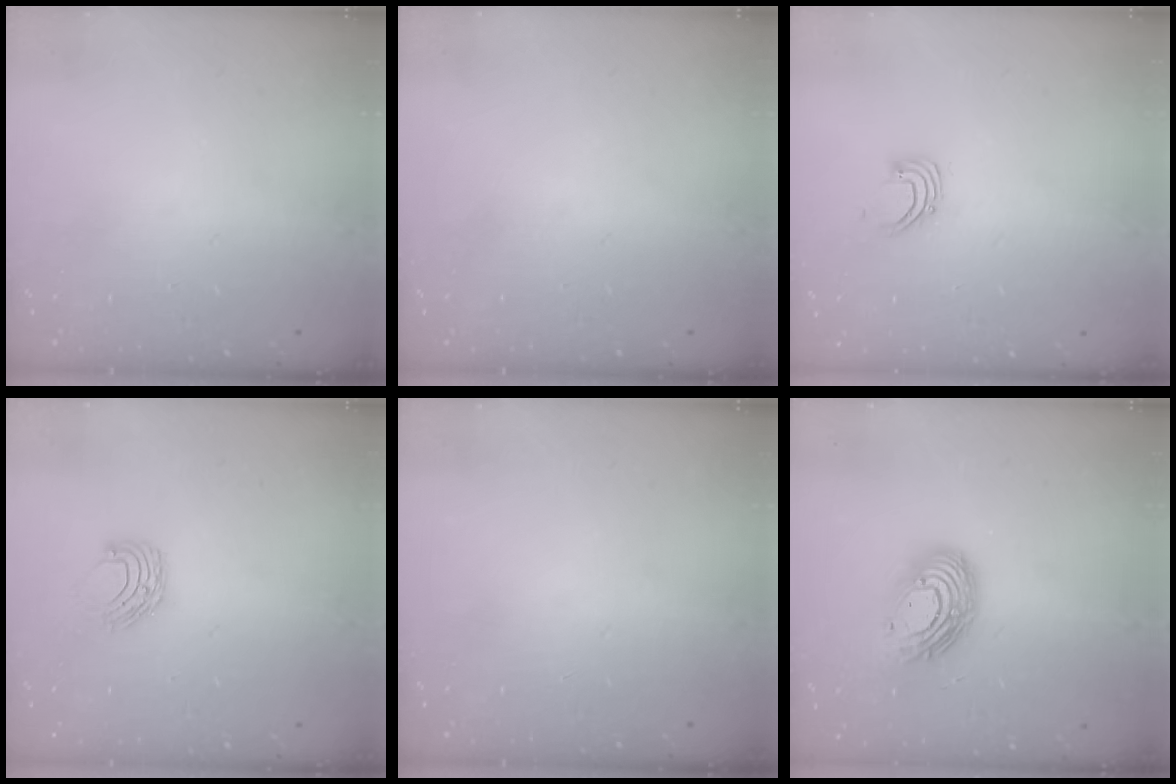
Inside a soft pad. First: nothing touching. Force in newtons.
{"total": 0.0}
{"total": 3.2, "press": 3.2, "slide": 0.2}
{"total": 6.3, "press": 6.2, "slide": 0.6}
{"total": 0.0}
{"total": 12.9, "press": 12.9, "slide": 0.4}